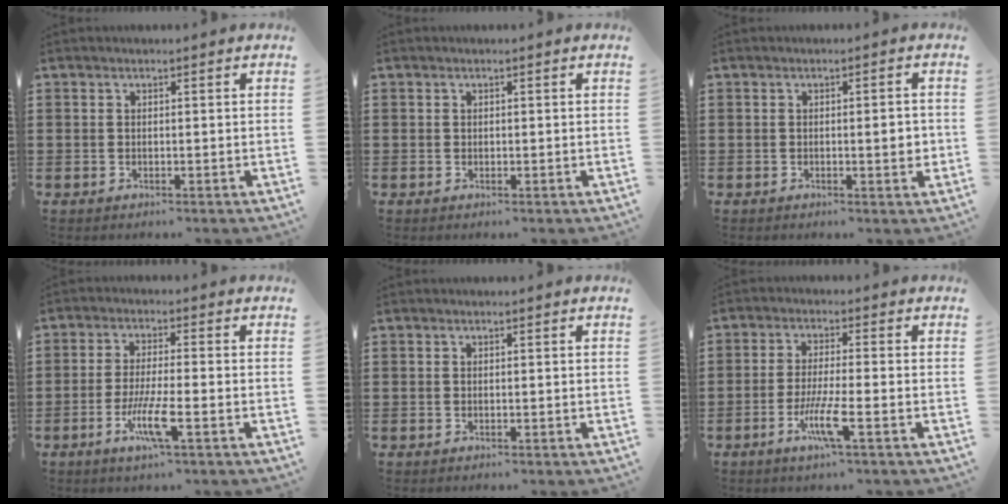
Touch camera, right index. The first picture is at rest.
{"total": 0.0}
{"total": 2.8, "force": [-0.1, 0.5, 2.8], "torque": [-0.039, -0.004, -0.004]}
{"total": 6.6, "force": [-2.7, 0.7, 6.0], "torque": [-0.118, -0.013, -0.052]}
{"total": 0.0}
{"total": 6.3, "force": [-2.8, 0.4, 5.7], "torque": [-0.113, -0.016, -0.052]}